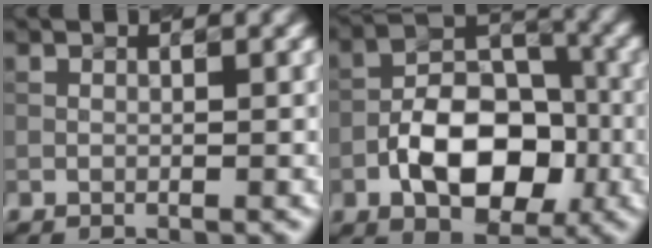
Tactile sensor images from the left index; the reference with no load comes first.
{"total": 8.5, "force": [-2.9, 5.1, 6.2], "torque": [-0.098, 0.010, -0.053]}